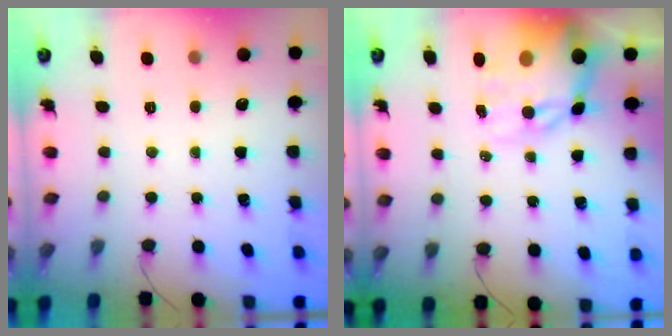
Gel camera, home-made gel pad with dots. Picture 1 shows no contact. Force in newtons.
{"total": 16.2, "press": 15.6, "slide": 4.2}